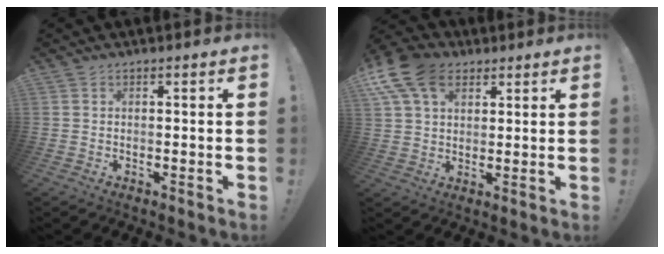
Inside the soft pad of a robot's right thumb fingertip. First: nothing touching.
{"total": 13.9, "force": [6.6, 9.2, 8.0], "torque": [-0.151, -0.022, 0.129]}